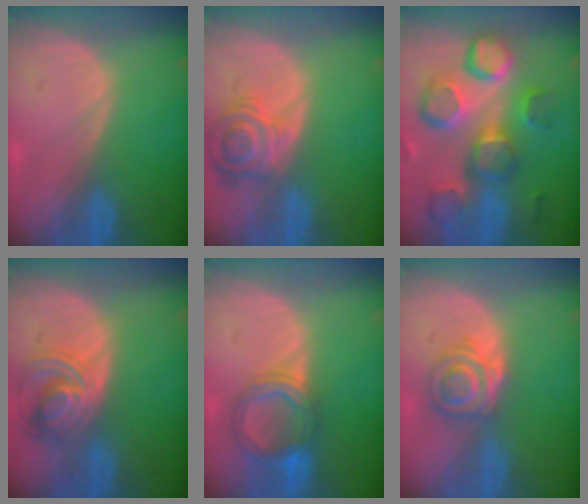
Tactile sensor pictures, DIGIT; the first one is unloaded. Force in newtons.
{"total": 7.4, "press": 6.6, "slide": 3.4}
{"total": 12.9, "press": 11.2, "slide": 6.4}
{"total": 7.4, "press": 6.7, "slide": 3.2}
{"total": 6.2, "press": 6.1, "slide": 1.2}
{"total": 5.5, "press": 5.2, "slide": 1.8}